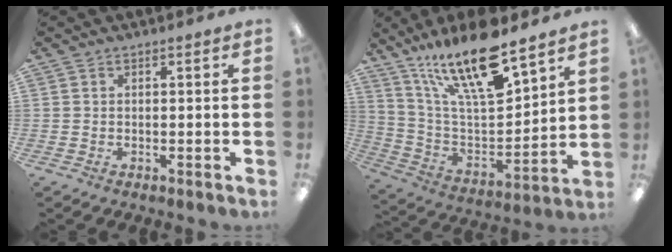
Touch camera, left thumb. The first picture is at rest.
{"total": 21.2, "force": [15.4, 6.0, 13.2], "torque": [-0.243, -0.091, 0.265]}